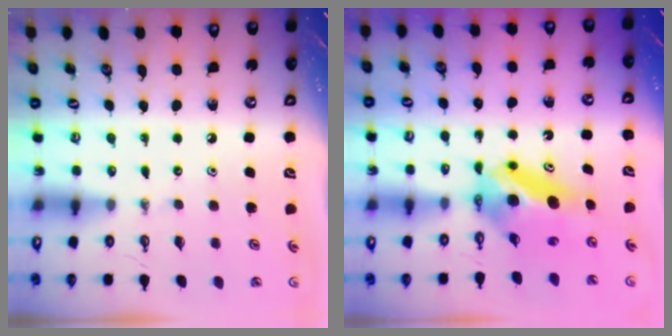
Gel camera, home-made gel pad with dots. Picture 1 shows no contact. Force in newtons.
{"total": 7.8, "press": 7.4, "slide": 2.3}